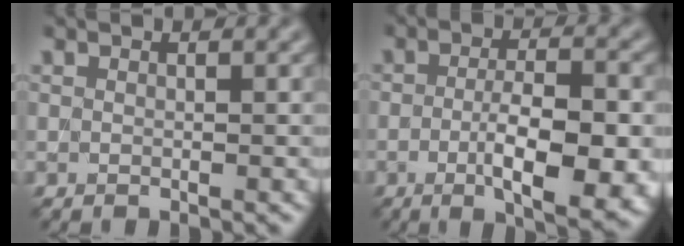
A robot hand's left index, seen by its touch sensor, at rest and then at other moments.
{"total": 8.4, "force": [-2.3, 2.5, 7.7], "torque": [-0.123, -0.010, -0.030]}